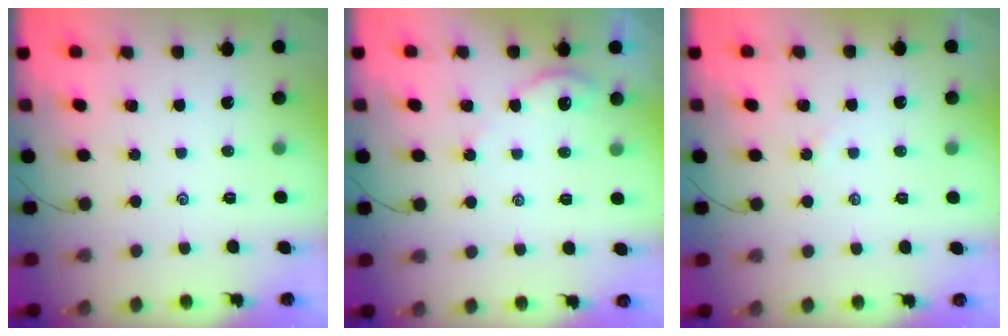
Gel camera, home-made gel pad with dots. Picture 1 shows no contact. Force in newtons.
{"total": 2.7, "press": 2.7, "slide": 0.4}
{"total": 1.7, "press": 1.7, "slide": 0.3}